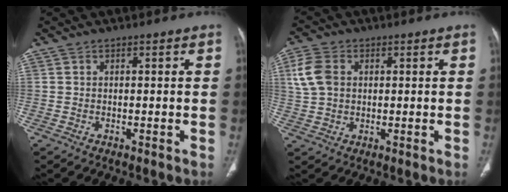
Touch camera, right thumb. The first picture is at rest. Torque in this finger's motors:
{"motor_torque": [0.29, 0.48, 0.87, -0.01, 0.05]}